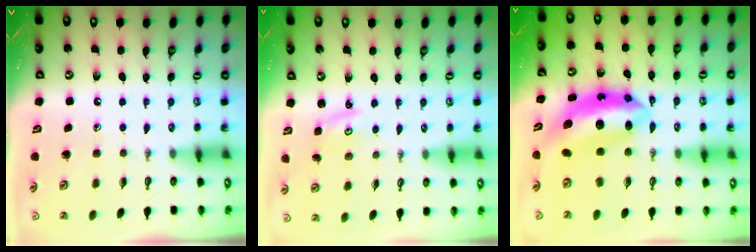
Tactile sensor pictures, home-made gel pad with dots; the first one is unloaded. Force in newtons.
{"total": 2.0, "press": 2.0, "slide": 0.3}
{"total": 8.7, "press": 8.7, "slide": 0.7}